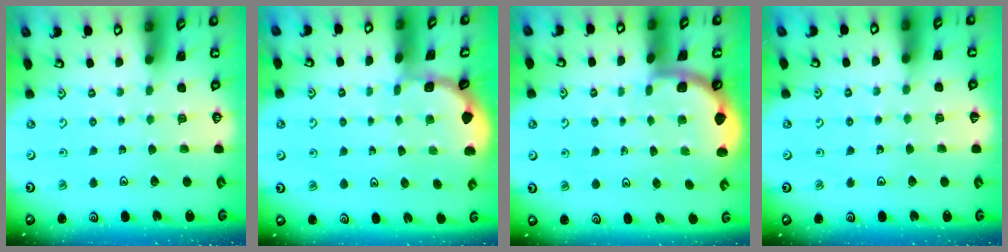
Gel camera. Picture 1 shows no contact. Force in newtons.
{"total": 1.1, "press": 1.1, "slide": 0.1}
{"total": 1.8, "press": 1.8, "slide": 0.1}
{"total": 1.7, "press": 1.7, "slide": 0.1}